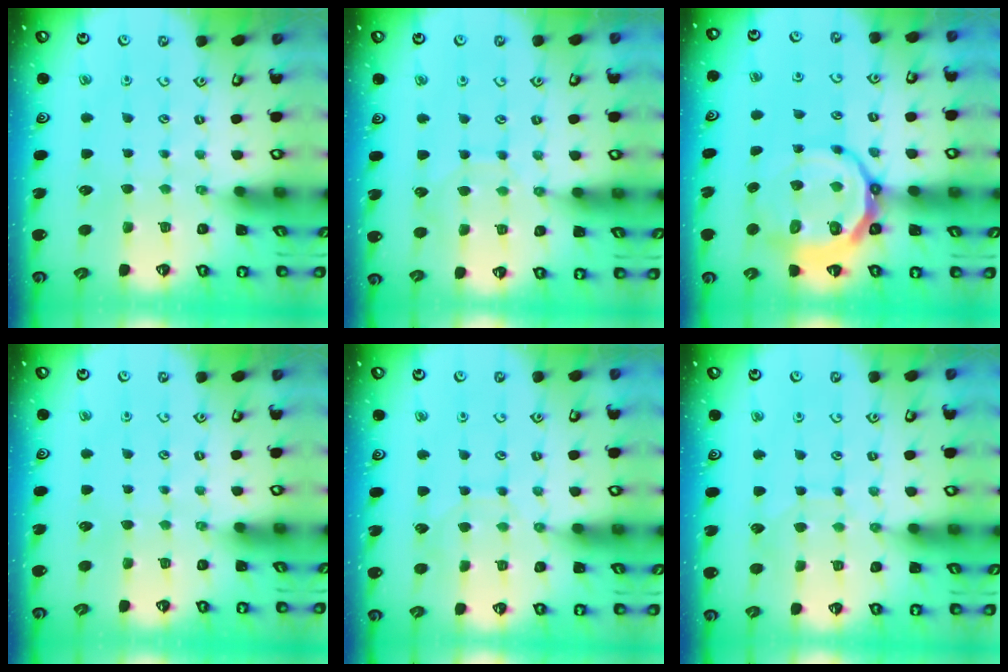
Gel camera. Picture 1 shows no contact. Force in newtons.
{"total": 7.8, "press": 7.8, "slide": 0.6}
{"total": 14.3, "press": 13.9, "slide": 3.3}
{"total": 0.0}
{"total": 5.0, "press": 4.9, "slide": 0.5}
{"total": 6.2, "press": 6.2, "slide": 0.2}